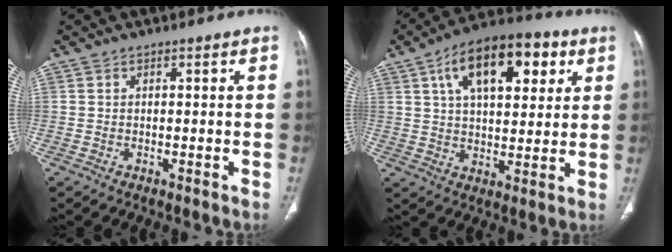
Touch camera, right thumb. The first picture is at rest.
{"total": 18.2, "force": [7.2, 9.1, 14.0], "torque": [-0.186, 0.000, 0.110]}